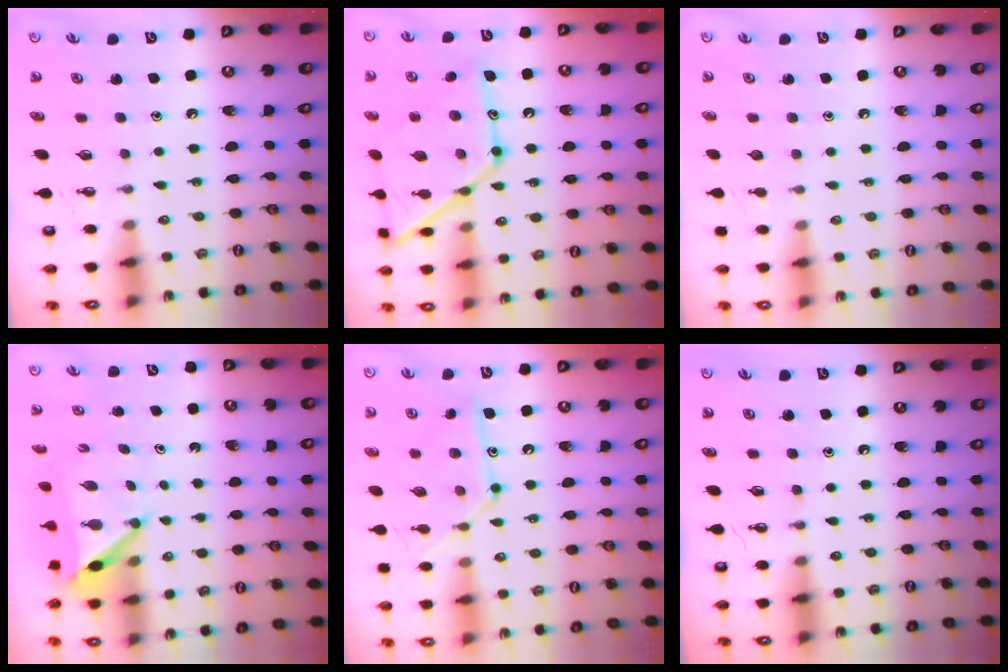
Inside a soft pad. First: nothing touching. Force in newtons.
{"total": 18.2, "press": 18.1, "slide": 1.4}
{"total": 0.0}
{"total": 5.4, "press": 5.4, "slide": 0.4}
{"total": 13.8, "press": 13.8, "slide": 1.0}
{"total": 0.0}